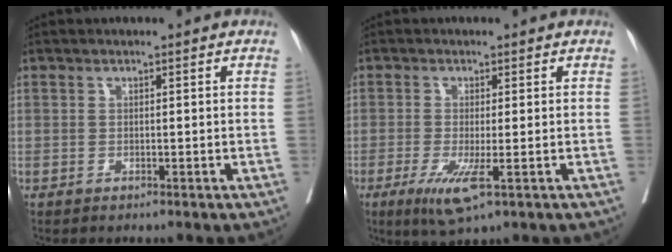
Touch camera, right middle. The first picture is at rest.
{"total": 5.4, "force": [-2.2, 0.5, 4.9], "torque": [-0.092, -0.017, -0.034]}